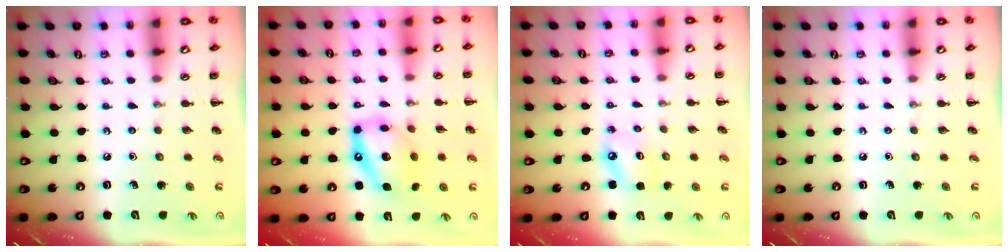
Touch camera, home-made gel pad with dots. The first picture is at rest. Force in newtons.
{"total": 13.0, "press": 12.5, "slide": 3.5}
{"total": 5.0, "press": 4.9, "slide": 0.8}
{"total": 0.0}